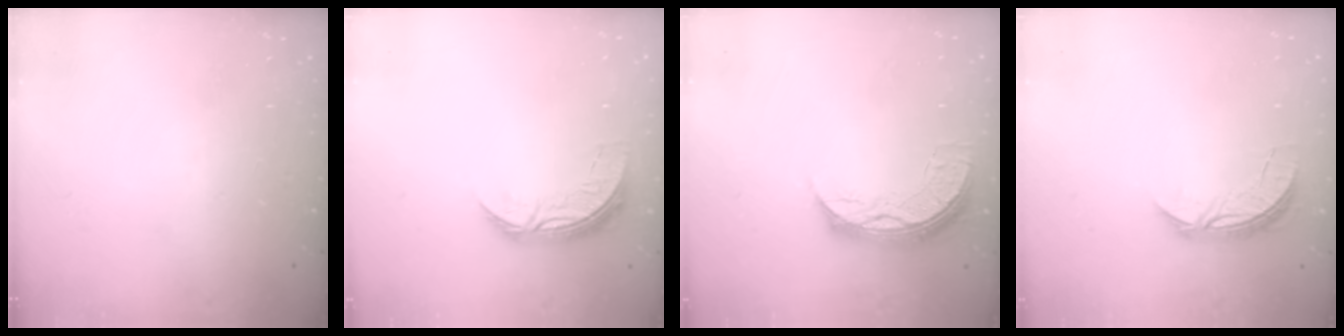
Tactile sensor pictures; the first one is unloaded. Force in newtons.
{"total": 7.8, "press": 7.8, "slide": 0.3}
{"total": 9.2, "press": 9.2, "slide": 0.7}
{"total": 6.2, "press": 6.2, "slide": 0.5}